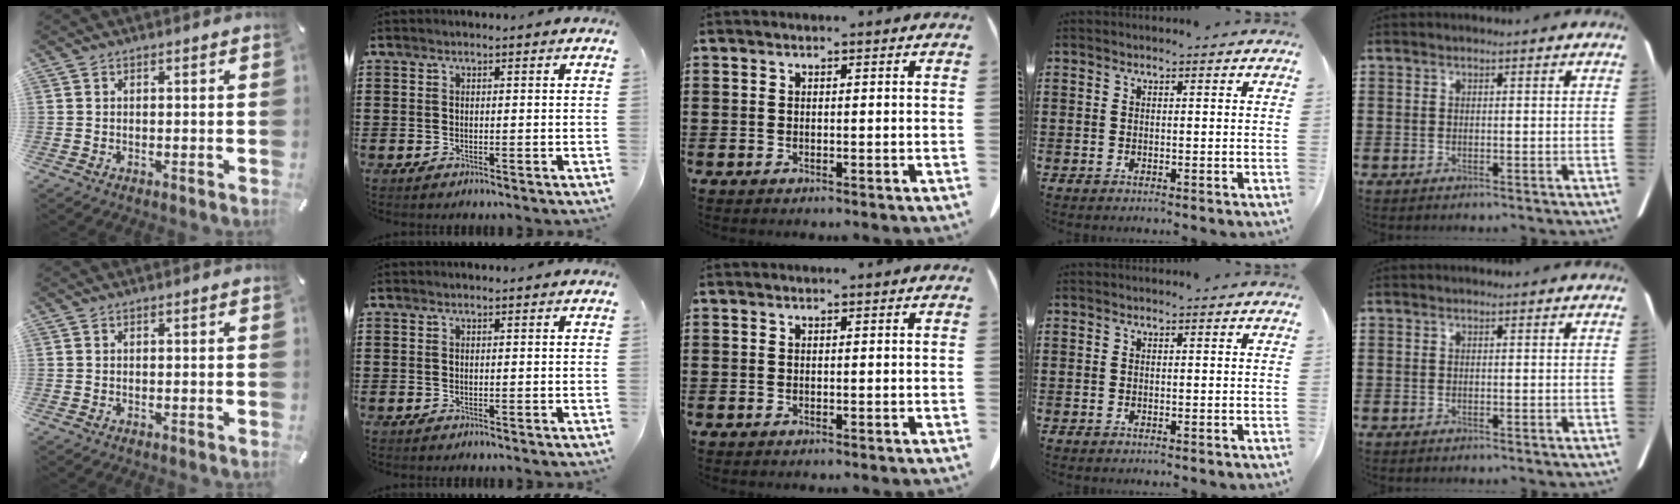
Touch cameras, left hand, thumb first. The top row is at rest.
{}